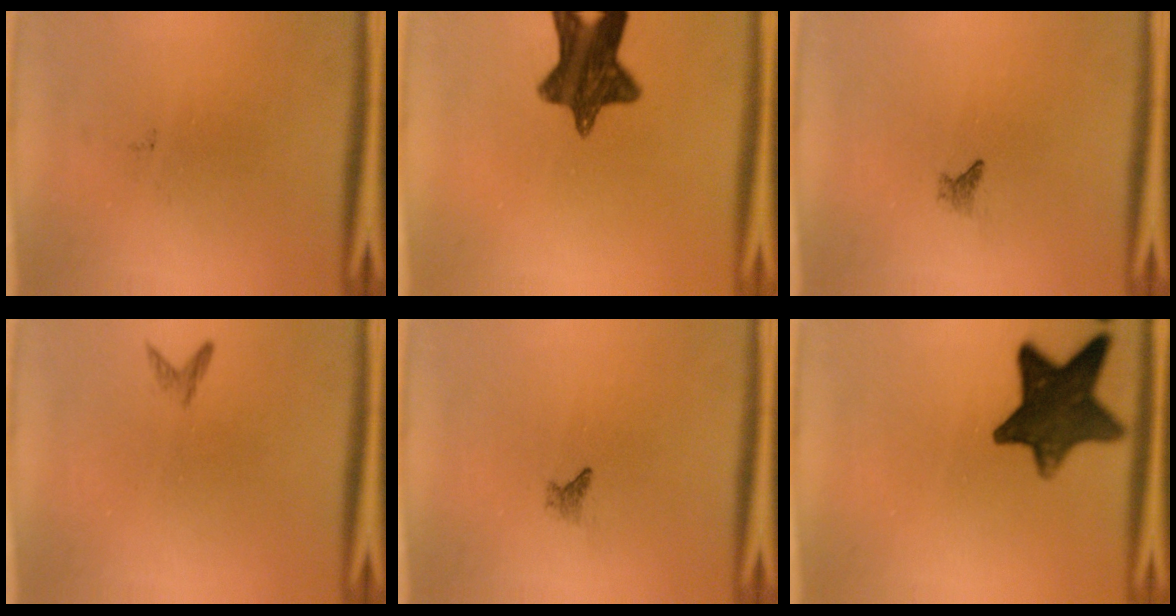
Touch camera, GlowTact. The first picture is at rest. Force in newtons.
{"total": 11.6}
{"total": 0.8}
{"total": 0.8}
{"total": 0.8}
{"total": 12.9}